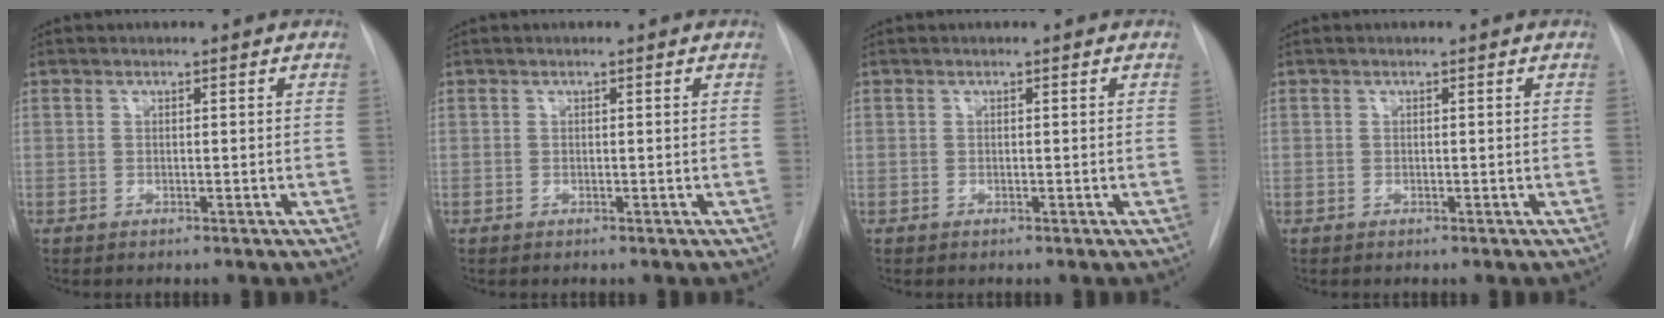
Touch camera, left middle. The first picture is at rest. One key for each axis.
{"total": 0.0}
{"total": 0.0}
{"total": 0.0}